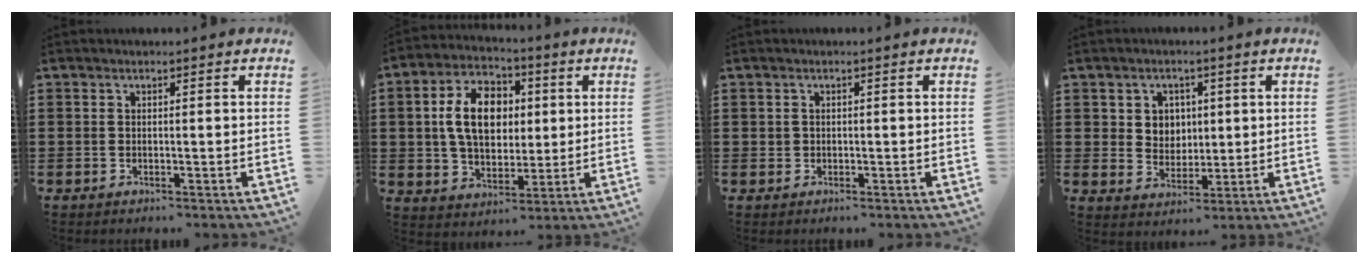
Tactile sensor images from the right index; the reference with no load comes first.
{"total": 10.8, "force": [1.3, 7.3, 7.9], "torque": [-0.169, 0.014, 0.016]}
{"total": 0.7, "force": [0.1, 0.7, 0.1], "torque": [-0.004, 0.006, 0.001]}
{"total": 4.3, "force": [1.3, 4.0, 1.0], "torque": [-0.030, 0.011, 0.021]}